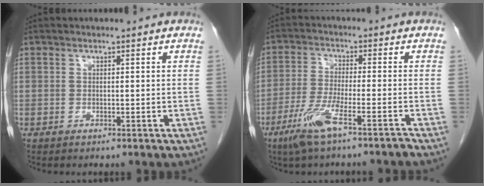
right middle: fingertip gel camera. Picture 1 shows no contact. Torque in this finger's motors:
{"motor_torque": [0.00, -0.17, 0.15, 0.04]}